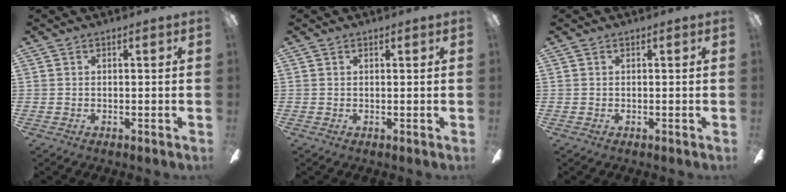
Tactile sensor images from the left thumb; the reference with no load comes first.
{"total": 0.6, "force": [0.5, 0.3, 0.1], "torque": [0.005, -0.002, 0.007]}
{"total": 0.0}